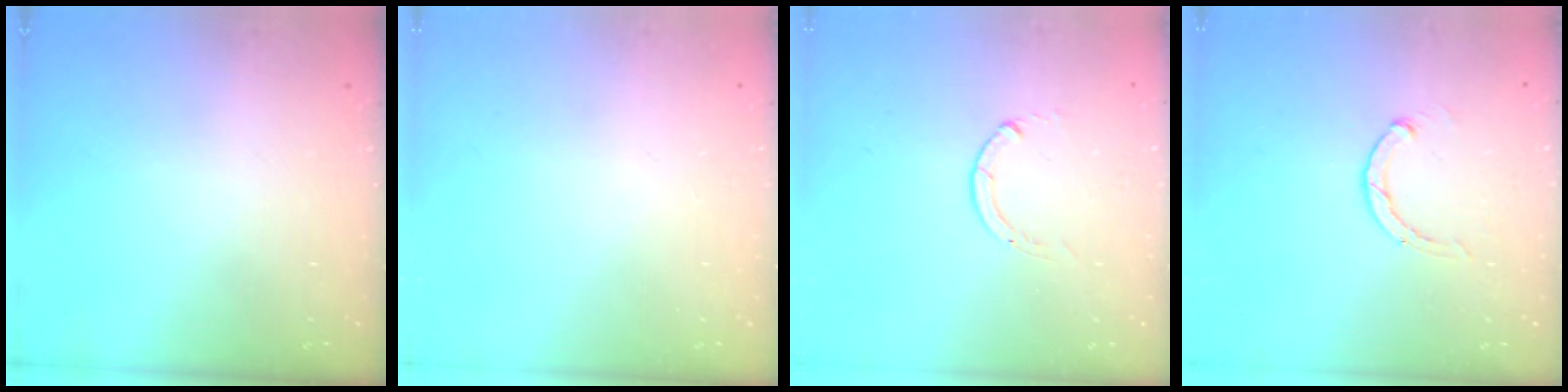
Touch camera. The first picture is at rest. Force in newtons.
{"total": 0.0}
{"total": 0.0}
{"total": 2.8, "press": 2.8, "slide": 0.5}